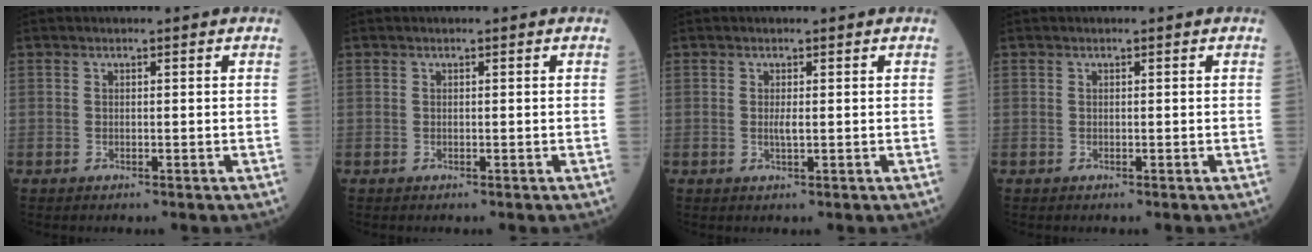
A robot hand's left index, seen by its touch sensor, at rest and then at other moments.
{"total": 0.0}
{"total": 1.1, "force": [-0.2, 0.0, 1.0], "torque": [-0.026, -0.006, -0.002]}
{"total": 0.0}